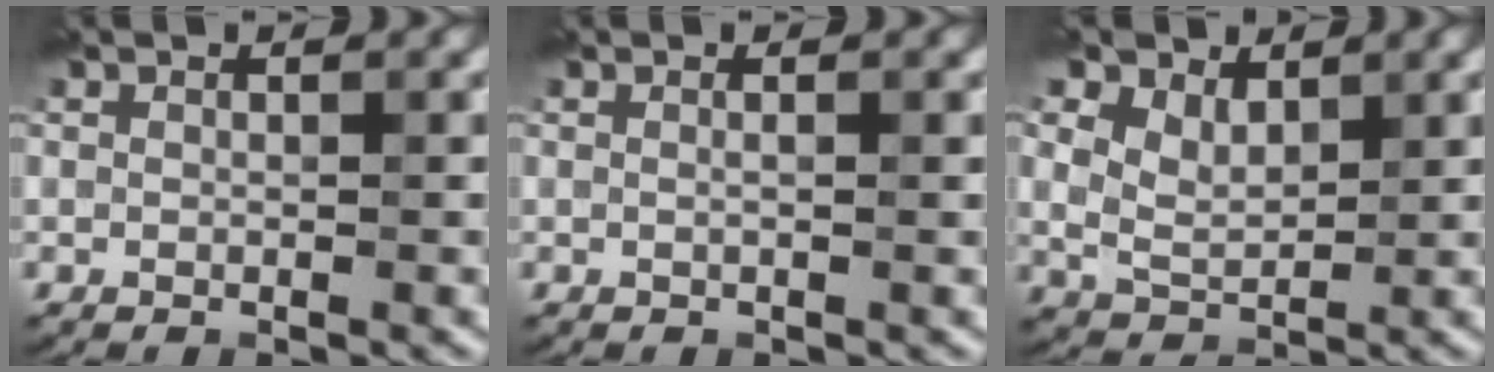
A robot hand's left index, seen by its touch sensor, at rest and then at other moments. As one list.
[{"total": 0.8, "force": [0.2, -0.2, 0.7], "torque": [-0.010, -0.006, 0.003]}, {"total": 5.5, "force": [2.9, 3.3, 3.3], "torque": [-0.091, 0.026, 0.037]}]